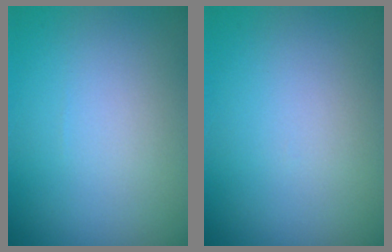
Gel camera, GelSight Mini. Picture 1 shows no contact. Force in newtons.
{"total": 0.0}